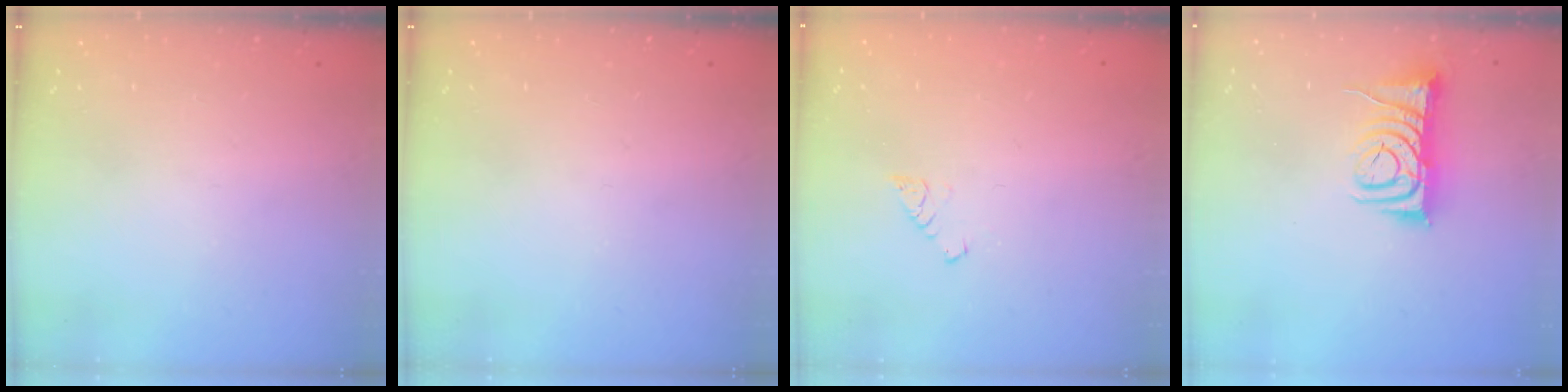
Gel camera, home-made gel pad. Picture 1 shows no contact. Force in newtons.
{"total": 0.0}
{"total": 4.3, "press": 4.3, "slide": 0.4}
{"total": 7.5, "press": 7.4, "slide": 0.7}